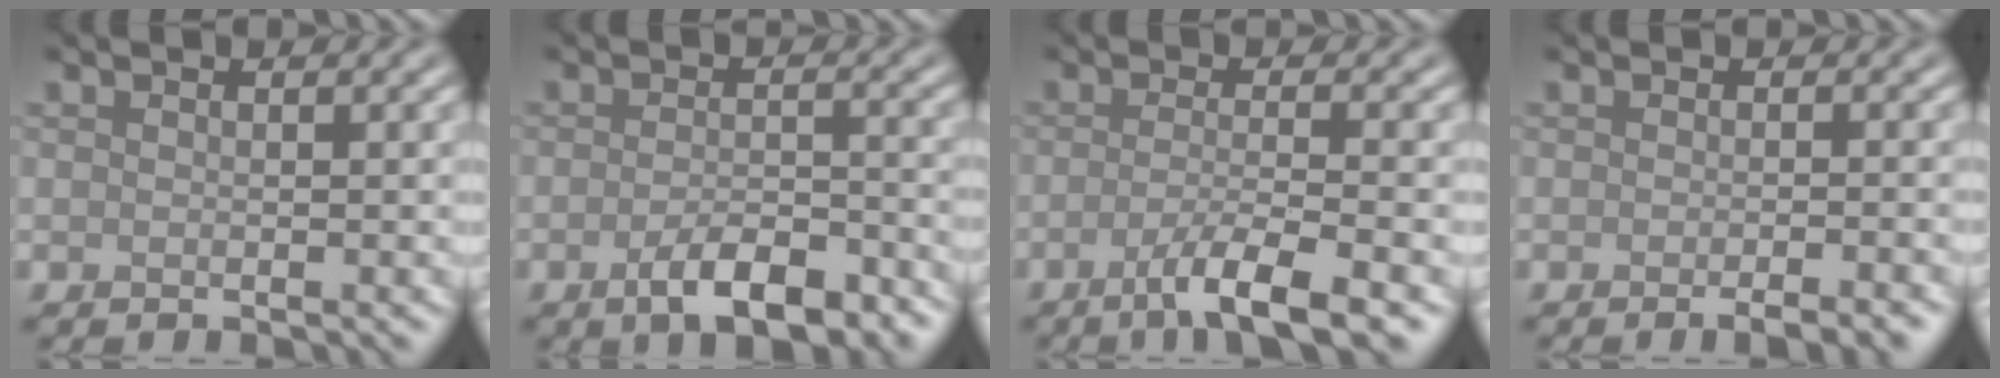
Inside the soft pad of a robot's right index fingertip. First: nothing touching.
{"total": 5.2, "force": [-2.9, 1.9, 3.8], "torque": [-0.064, -0.001, -0.047]}
{"total": 5.0, "force": [-2.5, 0.8, 4.2], "torque": [-0.068, -0.002, -0.053]}
{"total": 3.0, "force": [-1.7, 0.7, 2.3], "torque": [-0.015, 0.003, -0.025]}